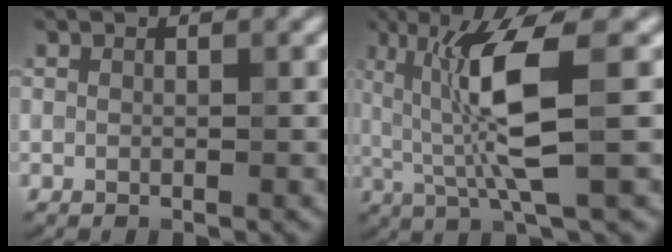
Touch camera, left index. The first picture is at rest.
{"total": 7.5, "force": [0.8, 1.2, 7.4], "torque": [-0.140, -0.006, 0.020]}